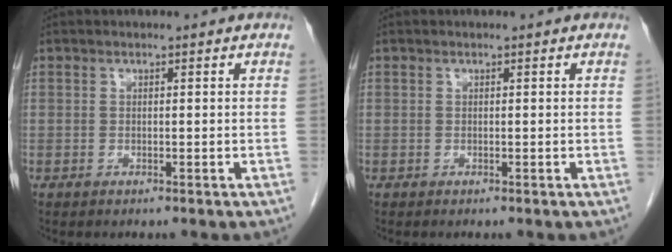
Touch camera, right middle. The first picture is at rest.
{"total": 0.0}